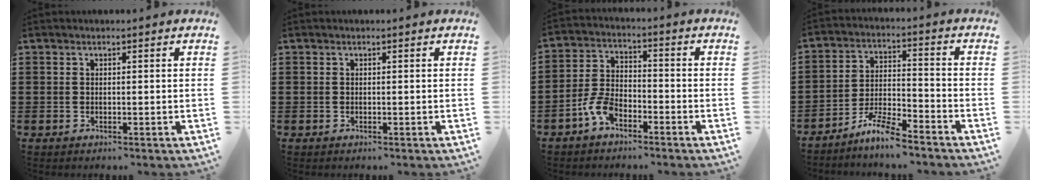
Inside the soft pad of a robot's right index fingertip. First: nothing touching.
{"total": 0.0}
{"total": 5.8, "force": [-3.5, 2.9, 3.6], "torque": [-0.097, 0.003, -0.073]}
{"total": 6.5, "force": [-5.8, 0.4, 3.0], "torque": [-0.070, -0.004, -0.113]}